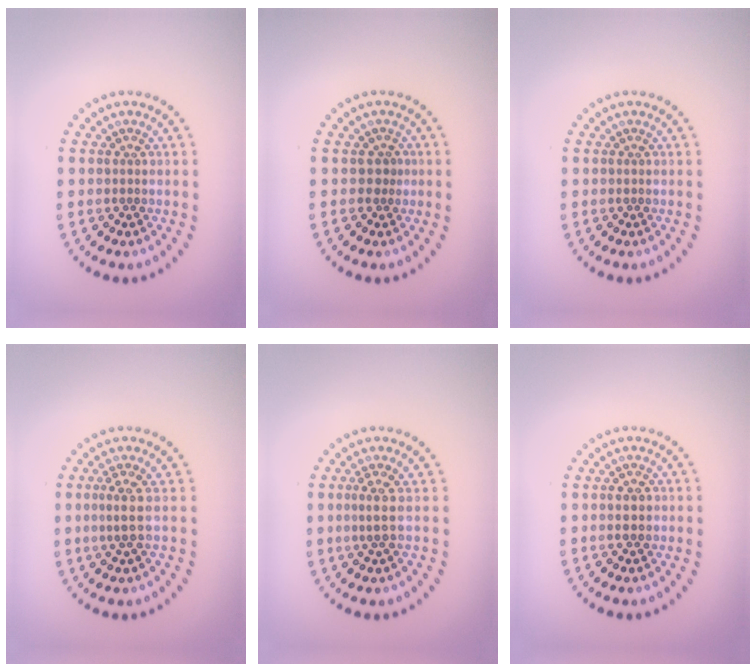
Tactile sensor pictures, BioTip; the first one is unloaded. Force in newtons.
{"total": 1.2, "press": 1.0, "slide": 0.7}
{"total": 0.0}
{"total": 2.0, "press": 1.6, "slide": 1.2}
{"total": 1.8, "press": 1.4, "slide": 1.2}
{"total": 1.5, "press": 1.5, "slide": 0.1}